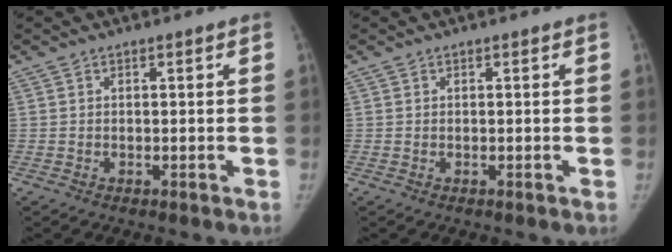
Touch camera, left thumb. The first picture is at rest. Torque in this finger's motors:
{"motor_torque": [0.02, 0.02, 0.20, -0.15, 0.00]}